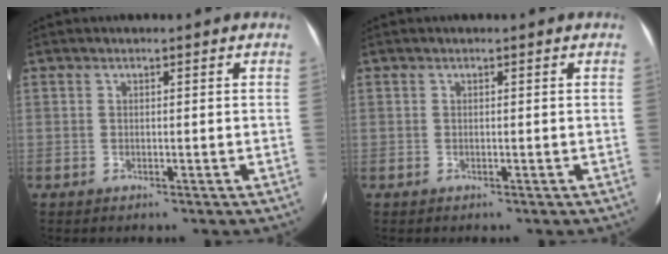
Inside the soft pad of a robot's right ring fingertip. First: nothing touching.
{"total": 0.0}